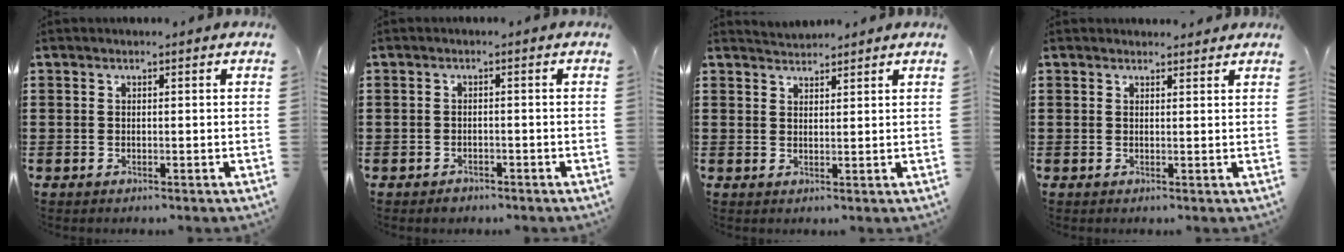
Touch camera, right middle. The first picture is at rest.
{"total": 1.0, "force": [-0.9, 0.5, 0.1], "torque": [-0.005, -0.002, -0.020]}
{"total": 2.1, "force": [2.1, 0.2, -0.2], "torque": [-0.001, 0.002, 0.040]}
{"total": 1.3, "force": [1.2, 0.2, 0.0], "torque": [0.006, -0.002, 0.022]}